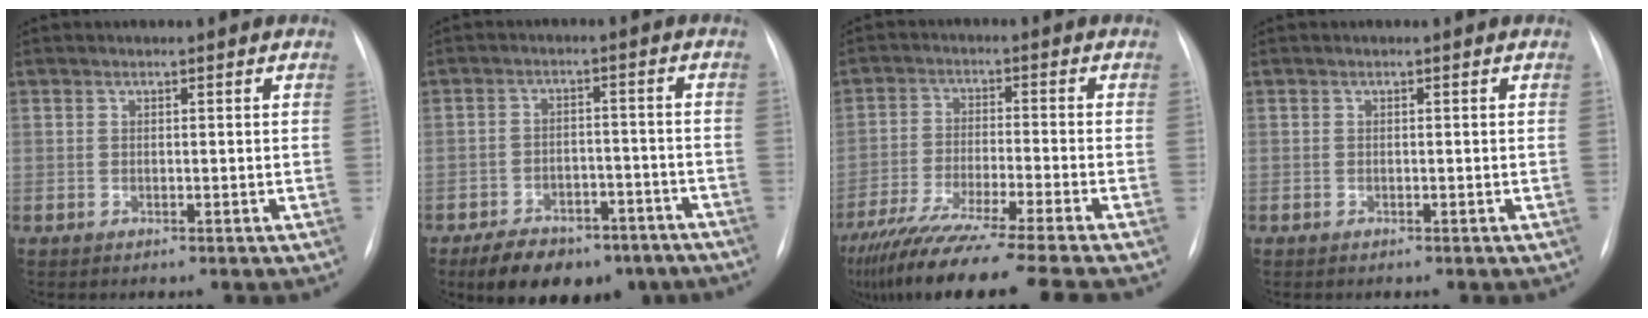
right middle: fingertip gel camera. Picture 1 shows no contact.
{"total": 13.1, "force": [-9.5, 6.5, 6.2], "torque": [-0.088, 0.010, -0.138]}
{"total": 18.9, "force": [-15.6, -1.0, 10.7], "torque": [-0.179, -0.053, -0.256]}
{"total": 0.0}